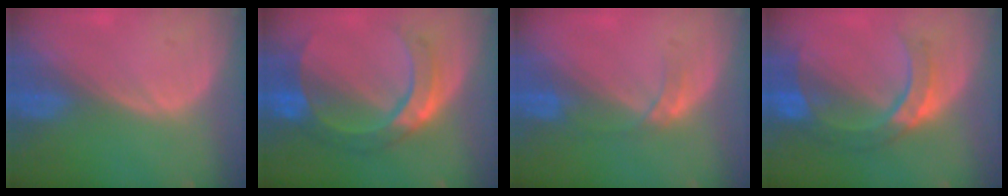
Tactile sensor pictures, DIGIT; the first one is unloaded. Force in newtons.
{"total": 8.5, "press": 8.5, "slide": 0.5}
{"total": 3.0, "press": 2.7, "slide": 1.3}
{"total": 8.2, "press": 7.9, "slide": 2.1}